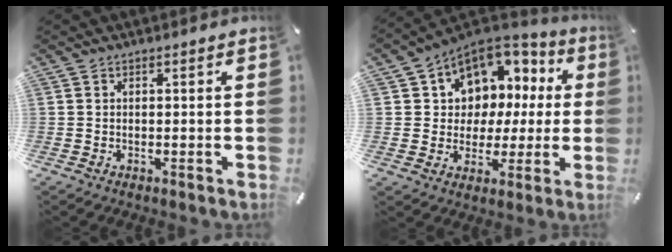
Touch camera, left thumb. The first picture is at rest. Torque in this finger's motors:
{"motor_torque": [1.77, 3.24, 1.00, 0.75, 0.06]}